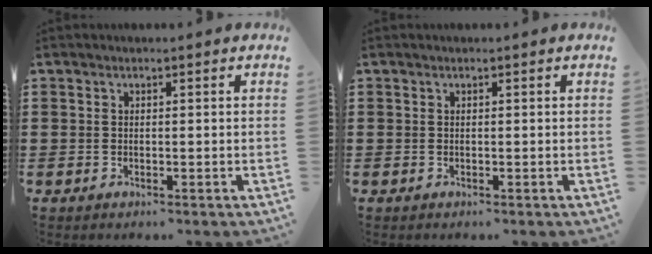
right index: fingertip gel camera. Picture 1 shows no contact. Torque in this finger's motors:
{"motor_torque": [0.70, 1.44, -0.01, 0.00]}